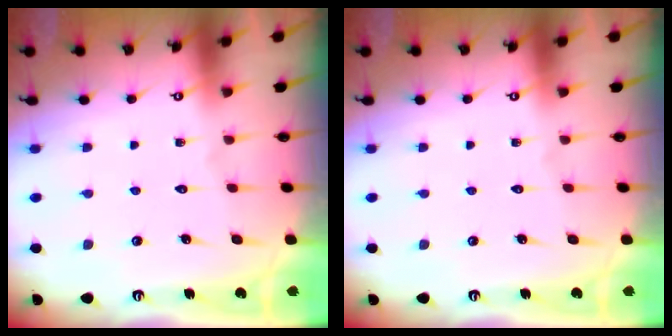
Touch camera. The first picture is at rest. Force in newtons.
{"total": 0.0}